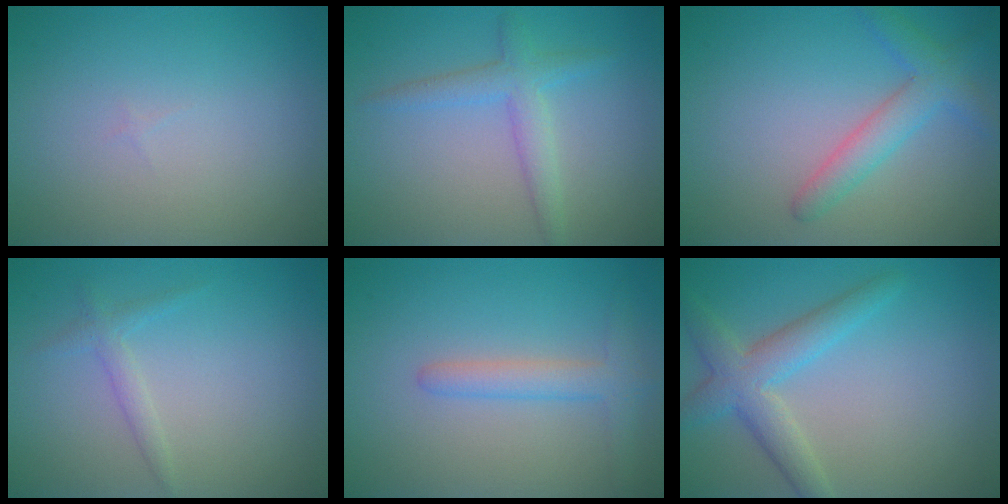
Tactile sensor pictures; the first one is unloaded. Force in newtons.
{"total": 2.7, "press": 2.7, "slide": 0.2}
{"total": 2.2, "press": 2.2, "slide": 0.2}
{"total": 1.3, "press": 1.3, "slide": 0.1}
{"total": 2.6, "press": 2.6, "slide": 0.2}
{"total": 4.1, "press": 4.1, "slide": 0.2}